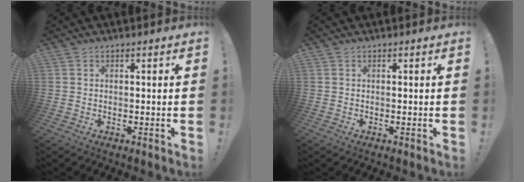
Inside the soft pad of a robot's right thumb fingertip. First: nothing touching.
{"total": 0.0}